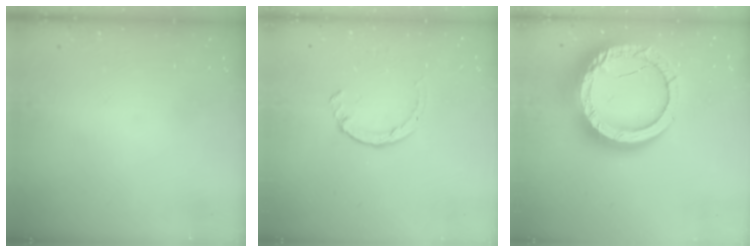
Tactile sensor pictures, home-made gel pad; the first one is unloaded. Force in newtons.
{"total": 1.4, "press": 1.3, "slide": 0.3}
{"total": 22.8, "press": 22.7, "slide": 2.3}